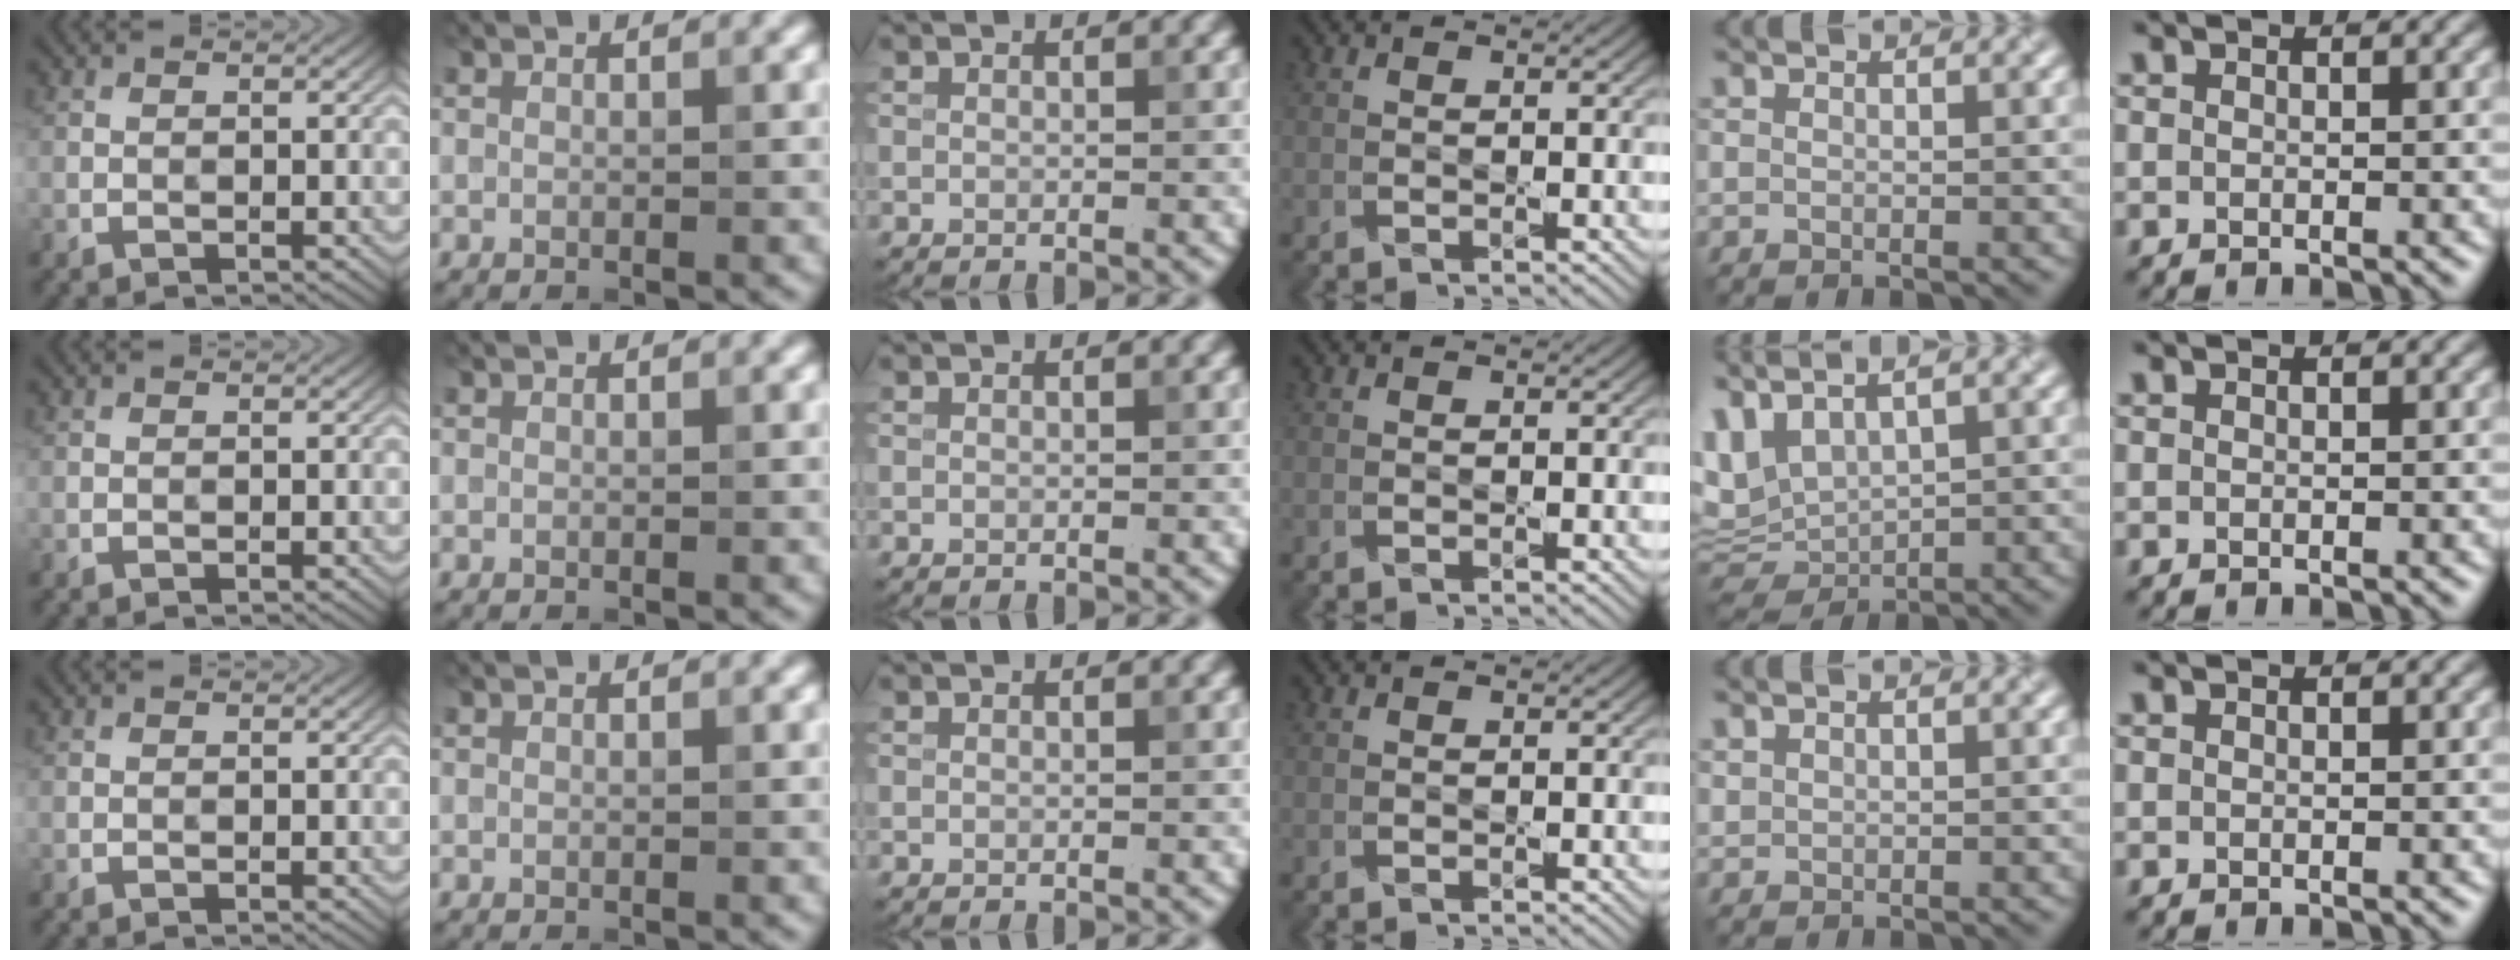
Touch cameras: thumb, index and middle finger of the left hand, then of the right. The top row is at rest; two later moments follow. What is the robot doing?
{"motion": "press", "object": "sticker"}